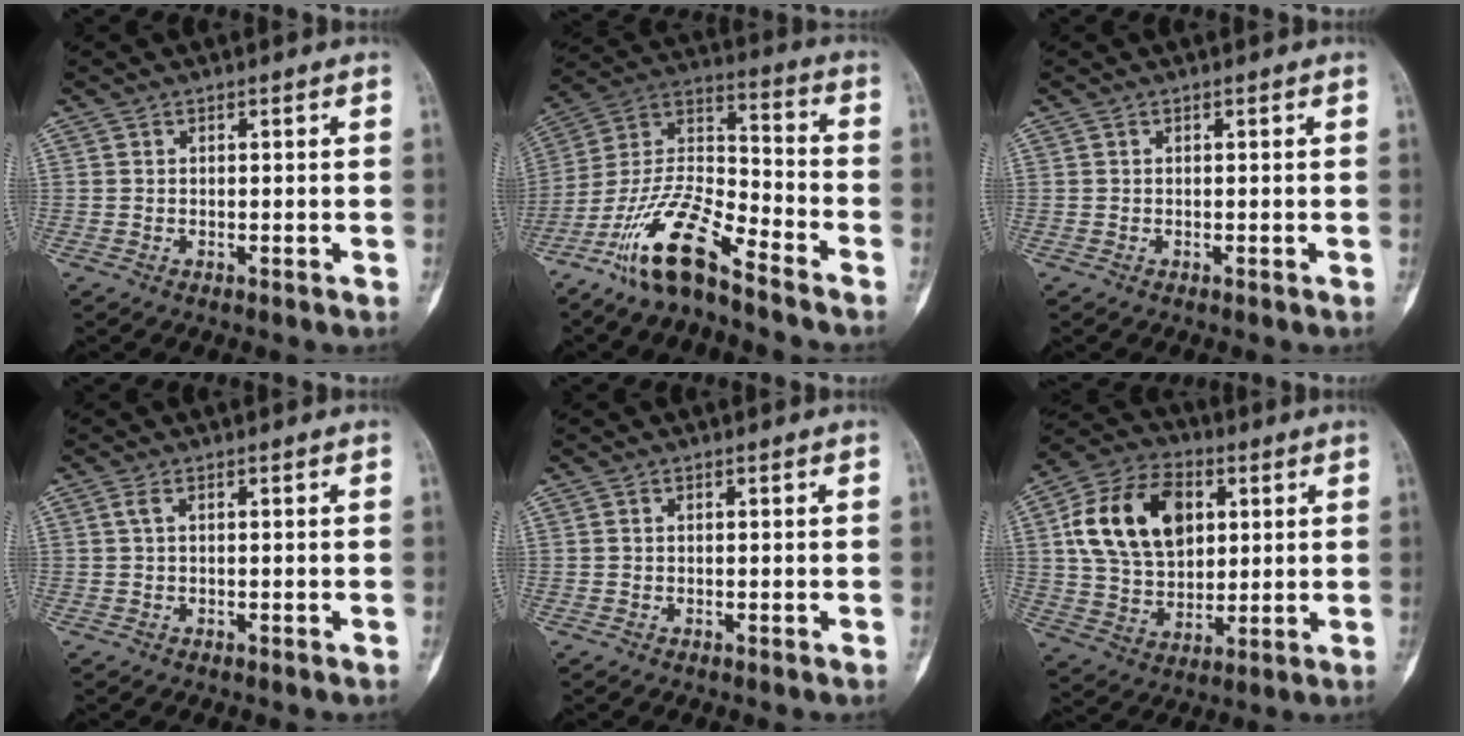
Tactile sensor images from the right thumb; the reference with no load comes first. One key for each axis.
{"total": 15.5, "fx": -11.1, "fy": 3.8, "fz": 10.1, "tx": -0.194, "ty": 0.076, "tz": -0.213}
{"total": 0.0}
{"total": 1.2, "fx": 0.3, "fy": 0.4, "fz": 1.1, "tx": -0.032, "ty": 0.008, "tz": 0.008}
{"total": 0.0}
{"total": 18.0, "fx": 4.7, "fy": 12.4, "fz": 12.2, "tx": -0.197, "ty": 0.002, "tz": 0.084}